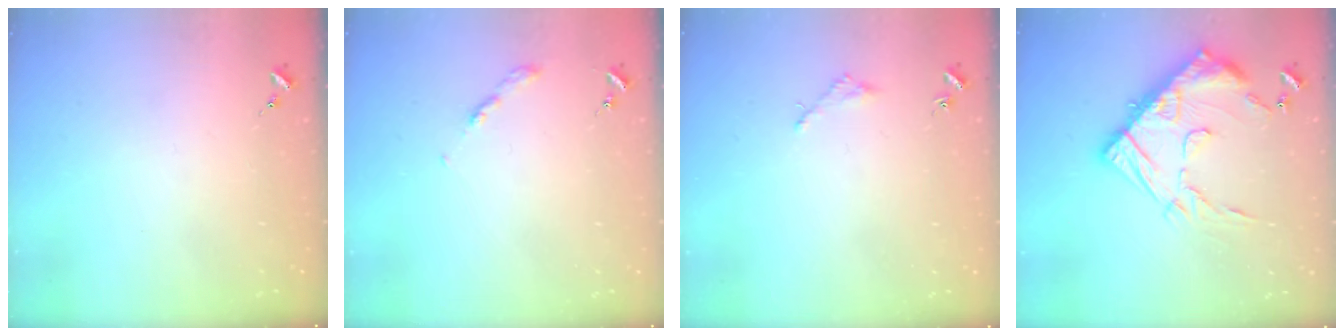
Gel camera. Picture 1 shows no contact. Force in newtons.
{"total": 2.7, "press": 2.6, "slide": 0.3}
{"total": 1.6, "press": 1.6, "slide": 0.2}
{"total": 20.3, "press": 20.3, "slide": 1.1}